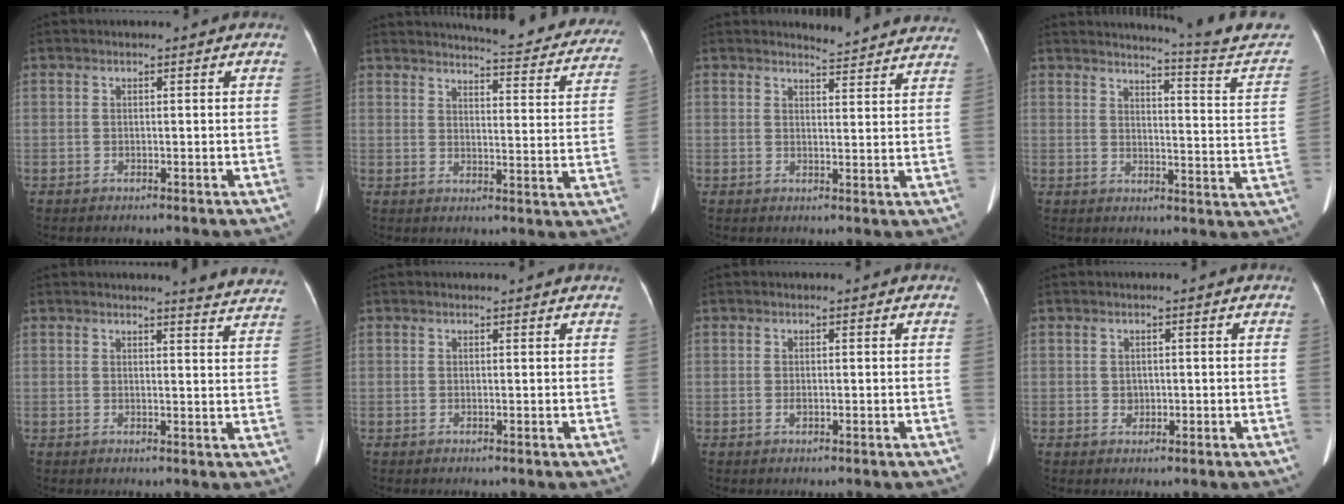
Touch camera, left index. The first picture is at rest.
{"total": 20.8, "force": [19.4, 2.9, 7.0], "torque": [-0.074, -0.067, 0.214]}
{"total": 9.7, "force": [9.6, 0.6, 1.2], "torque": [-0.005, -0.021, 0.094]}
{"total": 15.7, "force": [15.2, -1.4, 3.7], "torque": [-0.052, -0.104, 0.164]}
{"total": 8.4, "force": [8.2, -0.2, 1.7], "torque": [-0.014, -0.041, 0.069]}
{"total": 1.2, "force": [1.2, -0.1, 0.3], "torque": [-0.012, 0.002, 0.012]}
{"total": 0.5, "force": [-0.1, 0.2, 0.4], "torque": [-0.011, 0.000, -0.003]}
{"total": 1.2, "force": [0.0, 1.1, 0.4], "torque": [-0.010, 0.002, 0.002]}